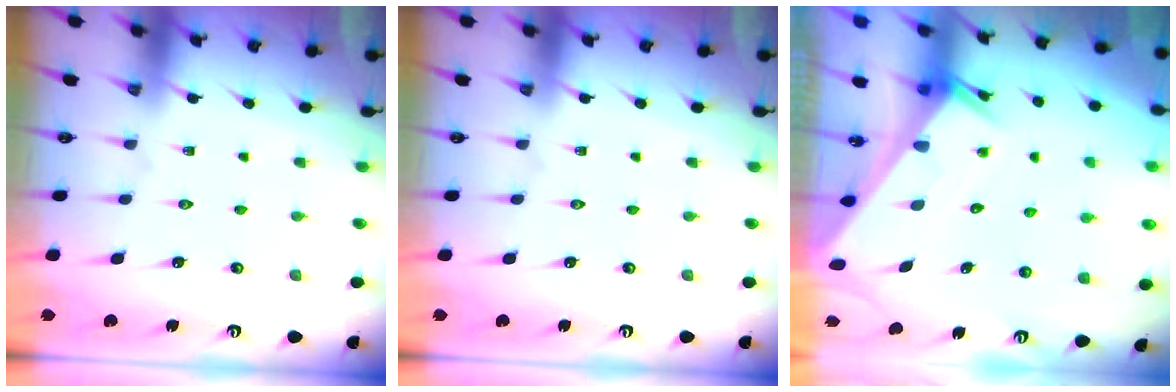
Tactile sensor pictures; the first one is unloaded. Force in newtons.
{"total": 0.0}
{"total": 2.7, "press": 2.7, "slide": 0.1}